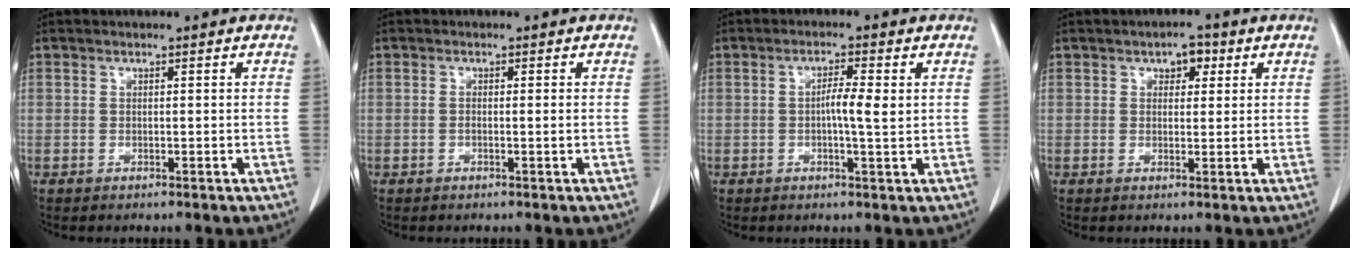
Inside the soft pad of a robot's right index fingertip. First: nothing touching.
{"total": 1.1, "force": [-0.1, 0.1, 1.1], "torque": [-0.020, -0.001, -0.001]}
{"total": 3.7, "force": [0.2, 0.2, 3.7], "torque": [-0.065, 0.000, 0.002]}
{"total": 2.9, "force": [1.4, 1.7, 1.9], "torque": [-0.024, 0.009, 0.018]}